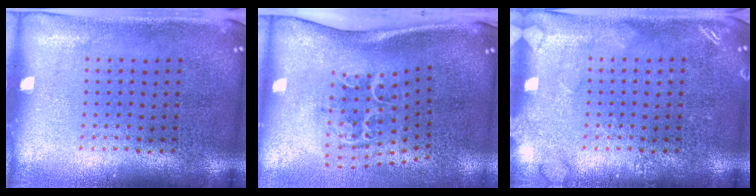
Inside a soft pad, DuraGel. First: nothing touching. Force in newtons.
{"total": 1.7, "press": 1.3, "slide": 1.1}
{"total": 1.8, "press": 1.8, "slide": 0.3}